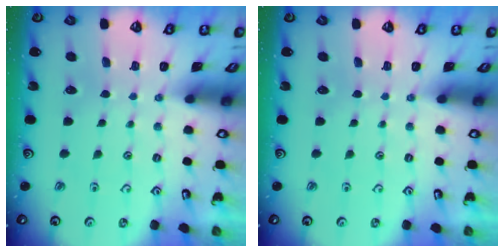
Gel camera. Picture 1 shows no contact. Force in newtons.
{"total": 0.0}